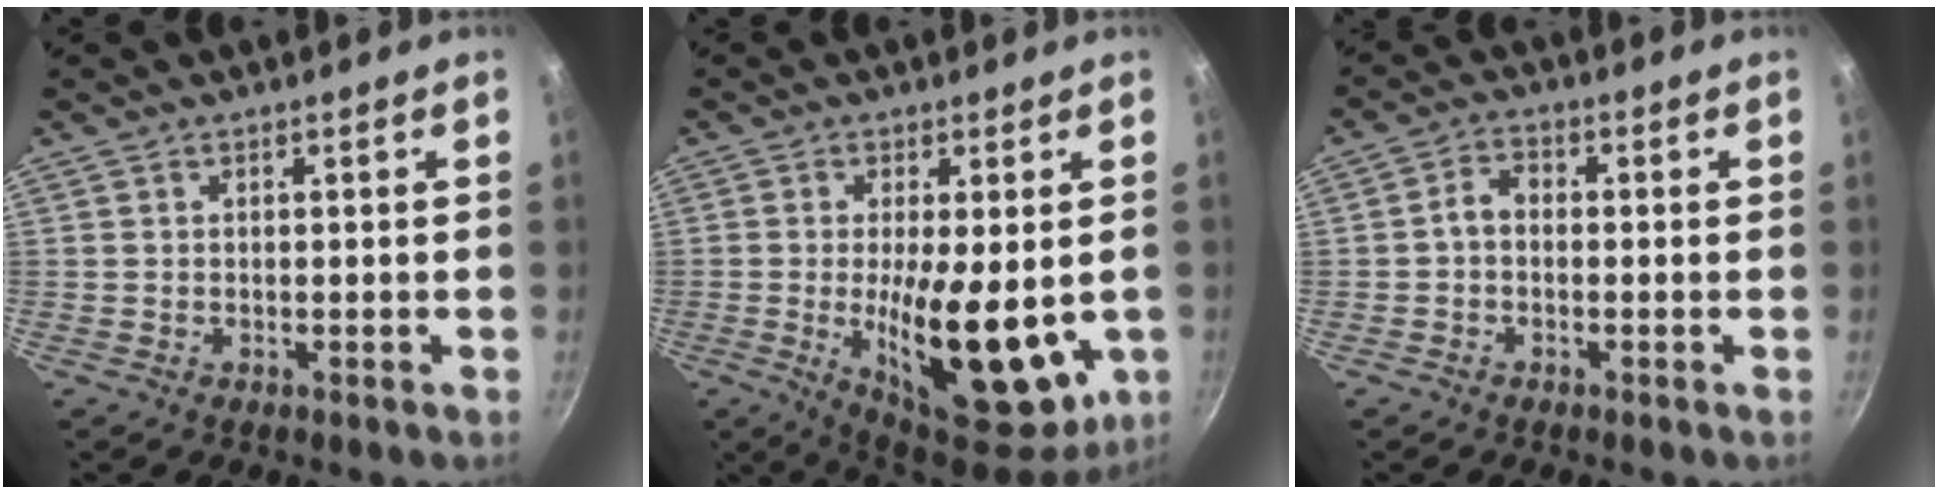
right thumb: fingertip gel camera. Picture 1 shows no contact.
{"total": 18.9, "force": [-2.1, 7.6, 17.2], "torque": [-0.248, -0.018, -0.016]}
{"total": 3.2, "force": [-0.7, 2.3, 2.1], "torque": [-0.038, 0.019, -0.022]}